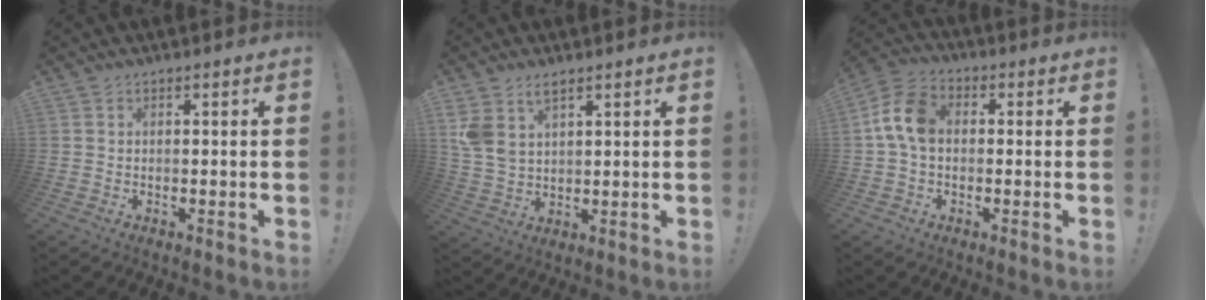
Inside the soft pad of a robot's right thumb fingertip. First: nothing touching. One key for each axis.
{"total": 7.2, "fx": 4.5, "fy": 4.1, "fz": 4.0, "tx": -0.079, "ty": -0.012, "tz": 0.088}
{"total": 10.5, "fx": 0.5, "fy": 7.1, "fz": 7.7, "tx": -0.155, "ty": 0.019, "tz": 0.017}